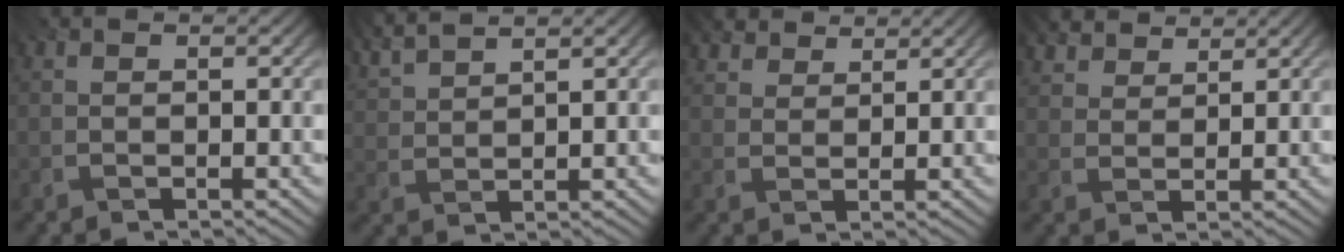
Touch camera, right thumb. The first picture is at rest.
{"total": 4.9, "force": [4.2, 0.7, 2.3], "torque": [-0.053, 0.010, 0.075]}
{"total": 3.5, "force": [3.0, 1.5, 1.1], "torque": [-0.029, -0.005, 0.064]}
{"total": 4.0, "force": [3.5, 1.5, 1.3], "torque": [-0.036, -0.002, 0.073]}